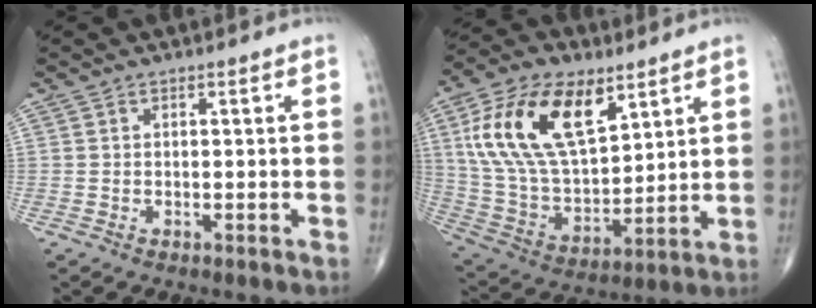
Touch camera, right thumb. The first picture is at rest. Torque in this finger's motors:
{"motor_torque": [1.44, 2.53, 1.13, 0.07, 0.38]}